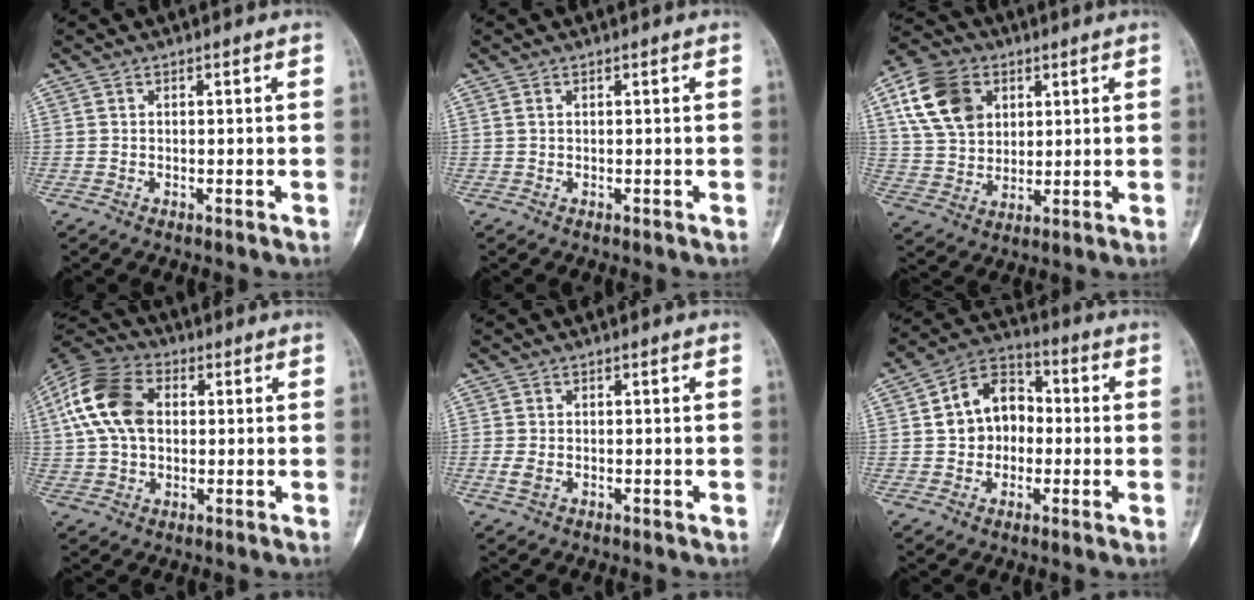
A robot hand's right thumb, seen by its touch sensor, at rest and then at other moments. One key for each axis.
{"total": 0.0}
{"total": 13.8, "fx": 5.1, "fy": 10.4, "fz": 7.6, "tx": -0.123, "ty": -0.003, "tz": 0.093}
{"total": 14.3, "fx": 2.5, "fy": 9.6, "fz": 10.3, "tx": -0.198, "ty": 0.021, "tz": 0.037}
{"total": 2.3, "fx": -0.5, "fy": 1.6, "fz": 1.6, "tx": -0.038, "ty": 0.000, "tz": -0.012}
{"total": 10.9, "fx": 0.3, "fy": 8.6, "fz": 6.8, "tx": -0.074, "ty": 0.033, "tz": -0.006}